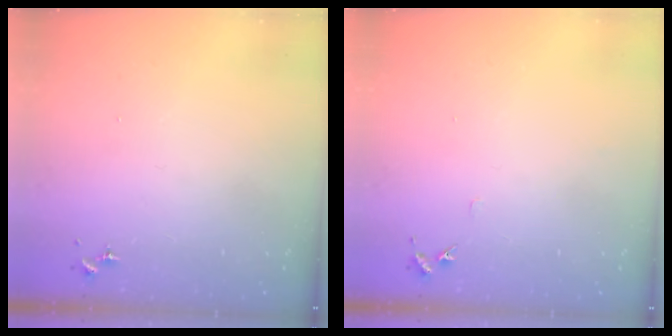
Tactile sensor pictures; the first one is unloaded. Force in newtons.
{"total": 4.0, "press": 4.0, "slide": 0.5}